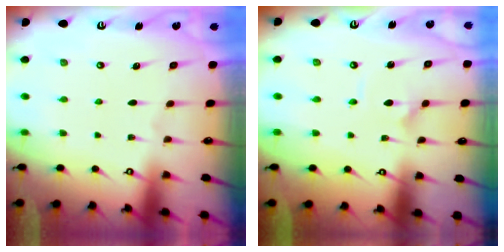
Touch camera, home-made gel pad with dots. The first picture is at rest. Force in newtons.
{"total": 1.8, "press": 1.8, "slide": 0.1}